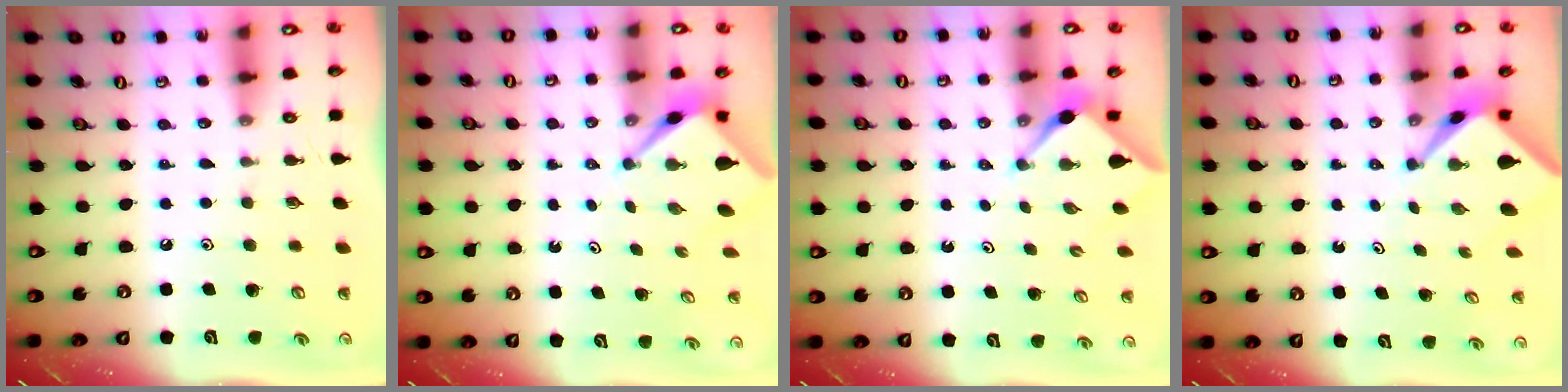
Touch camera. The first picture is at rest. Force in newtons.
{"total": 2.5, "press": 2.5, "slide": 0.1}
{"total": 2.9, "press": 2.9, "slide": 0.2}
{"total": 2.5, "press": 2.5, "slide": 0.2}